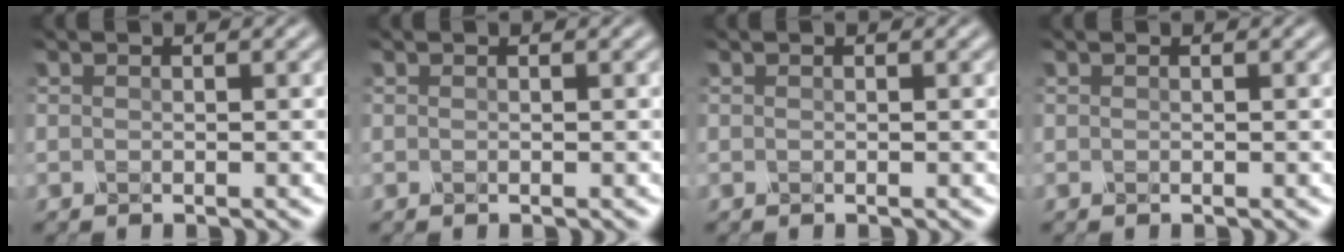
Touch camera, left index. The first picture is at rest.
{"total": 0.0}
{"total": 0.0}
{"total": 0.0}